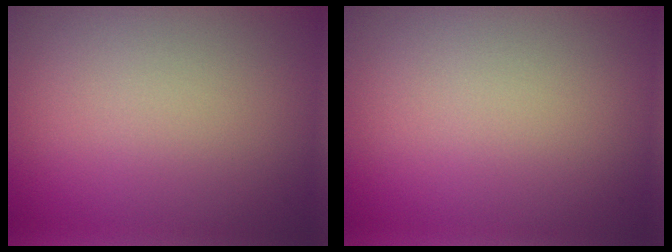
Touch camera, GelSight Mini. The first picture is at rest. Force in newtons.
{"total": 0.0}